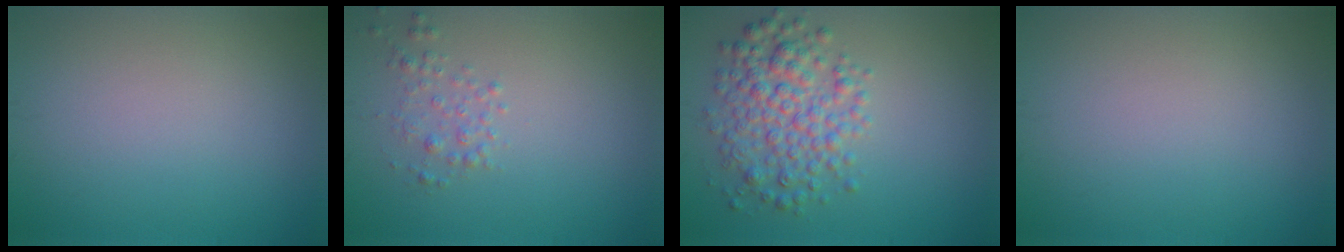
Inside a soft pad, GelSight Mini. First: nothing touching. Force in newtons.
{"total": 1.4, "press": 1.4, "slide": 0.0}
{"total": 4.8, "press": 4.8, "slide": 0.1}
{"total": 0.0}